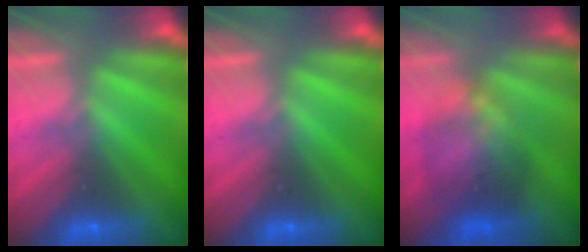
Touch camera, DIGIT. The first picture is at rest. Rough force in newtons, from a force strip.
{"total": 0.0}
{"total": 7.7}